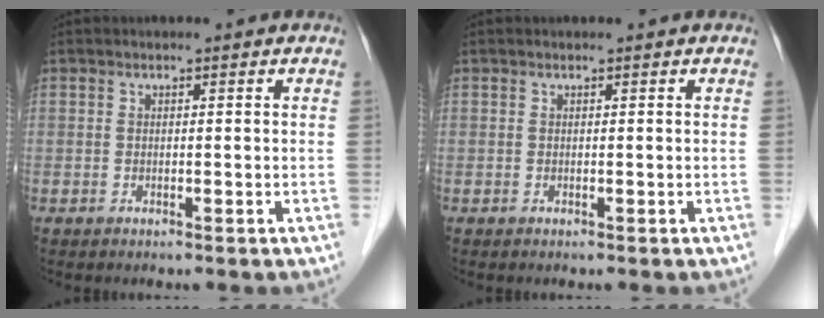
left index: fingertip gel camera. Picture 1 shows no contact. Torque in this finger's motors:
{"motor_torque": [-0.02, 0.02, 0.00, 0.00]}